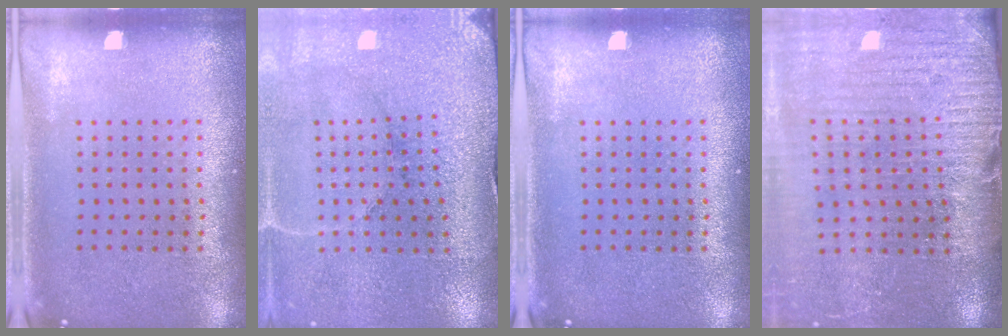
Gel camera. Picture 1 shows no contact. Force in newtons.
{"total": 3.4, "press": 3.4, "slide": 0.3}
{"total": 0.0}
{"total": 4.0, "press": 3.6, "slide": 1.9}